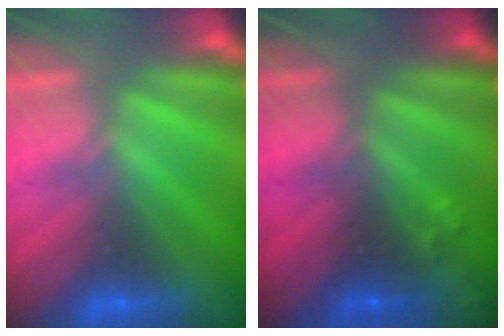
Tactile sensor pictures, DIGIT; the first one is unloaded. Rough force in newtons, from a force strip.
{"total": 7.9}